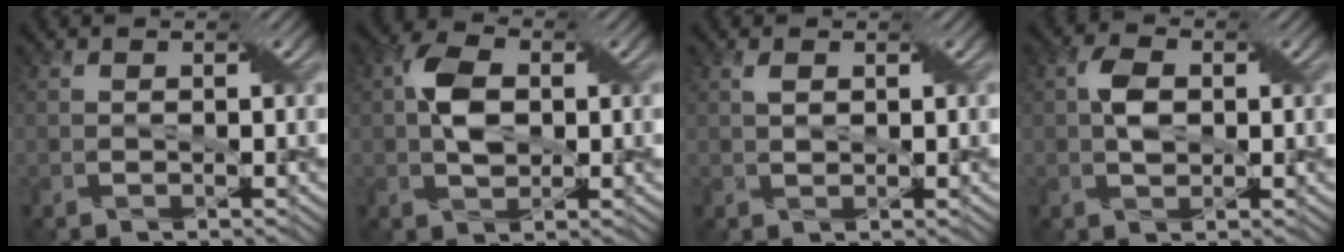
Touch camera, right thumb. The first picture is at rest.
{"total": 5.2, "force": [0.4, 3.3, 3.9], "torque": [-0.081, 0.007, 0.002]}
{"total": 1.4, "force": [0.6, 0.6, 1.1], "torque": [-0.026, 0.003, 0.013]}
{"total": 3.3, "force": [0.3, 2.1, 2.5], "torque": [-0.052, 0.006, 0.002]}